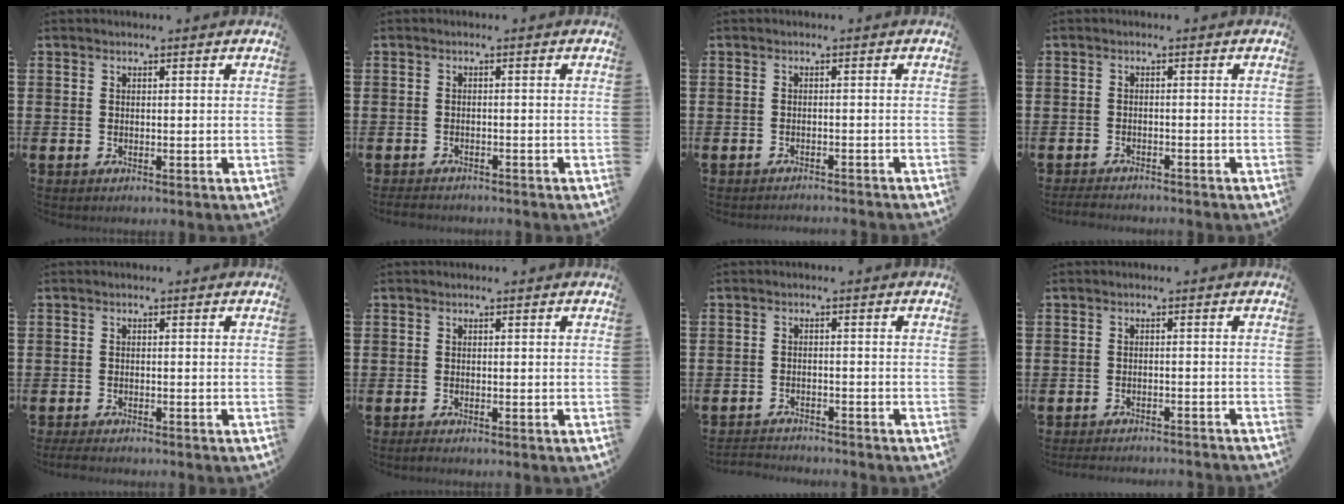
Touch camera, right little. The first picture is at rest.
{"total": 1.3, "force": [-1.2, 0.2, 0.2], "torque": [-0.006, 0.002, -0.026]}
{"total": 0.5, "force": [-0.5, -0.1, 0.0], "torque": [-0.001, 0.003, -0.011]}
{"total": 1.6, "force": [-1.6, 0.1, 0.2], "torque": [-0.007, 0.003, -0.034]}
{"total": 1.1, "force": [-1.0, 0.1, 0.6], "torque": [-0.011, 0.000, -0.020]}
{"total": 0.5, "force": [-0.4, 0.0, 0.3], "torque": [-0.006, -0.002, -0.009]}
{"total": 2.0, "force": [-2.0, 0.0, -0.2], "torque": [-0.002, 0.002, -0.045]}
{"total": 1.7, "force": [-1.7, -0.1, 0.2], "torque": [-0.004, 0.002, -0.035]}